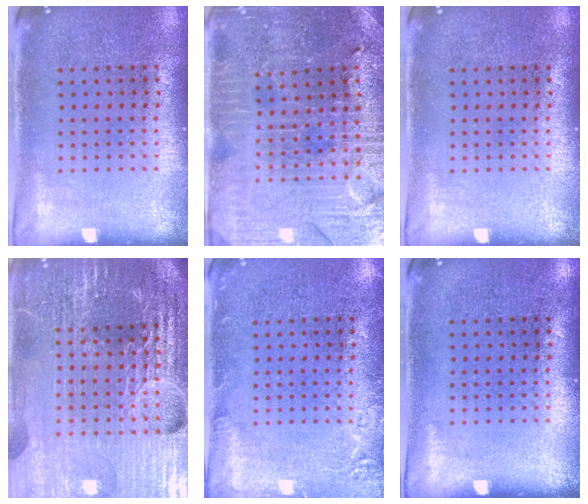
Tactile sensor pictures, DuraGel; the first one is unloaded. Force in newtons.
{"total": 3.4, "press": 3.3, "slide": 0.6}
{"total": 0.0}
{"total": 6.2, "press": 5.5, "slide": 2.8}
{"total": 1.9, "press": 1.8, "slide": 0.3}
{"total": 0.0}